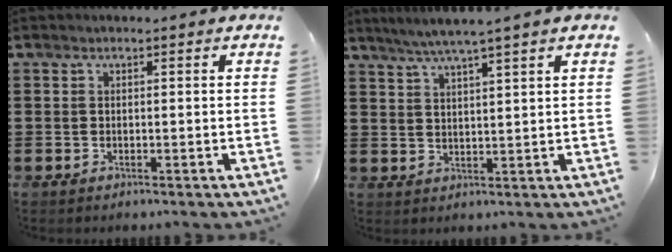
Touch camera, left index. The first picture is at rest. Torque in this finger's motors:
{"motor_torque": [2.14, 0.00, 0.18, 0.07]}